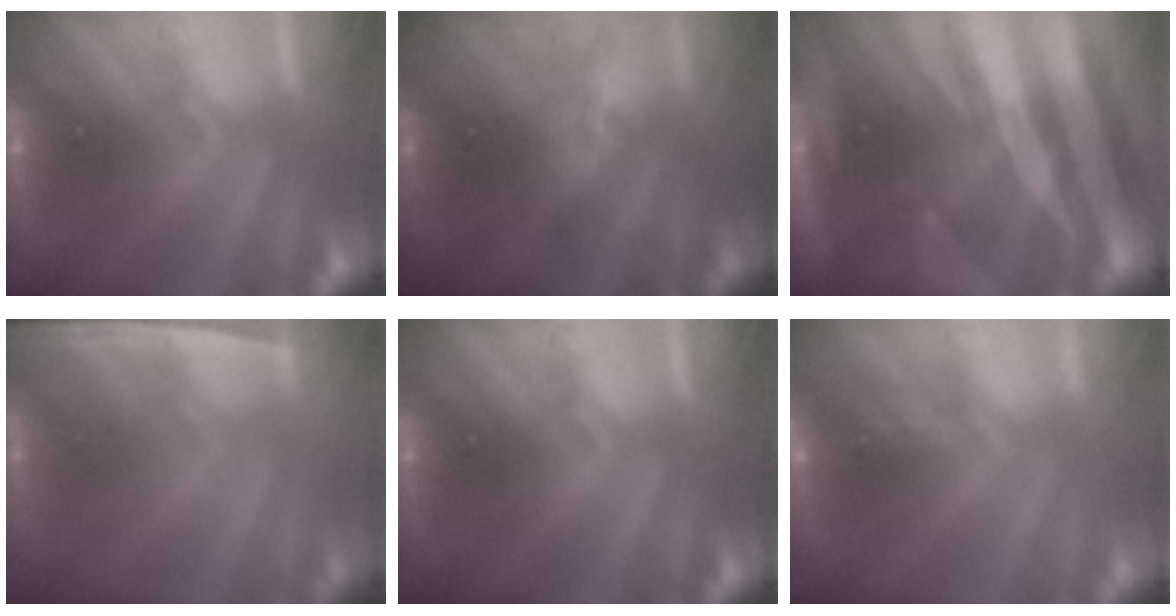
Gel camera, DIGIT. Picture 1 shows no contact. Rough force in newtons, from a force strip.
{"total": 1.4}
{"total": 3.0}
{"total": 1.3}
{"total": 0.0}
{"total": 1.1}